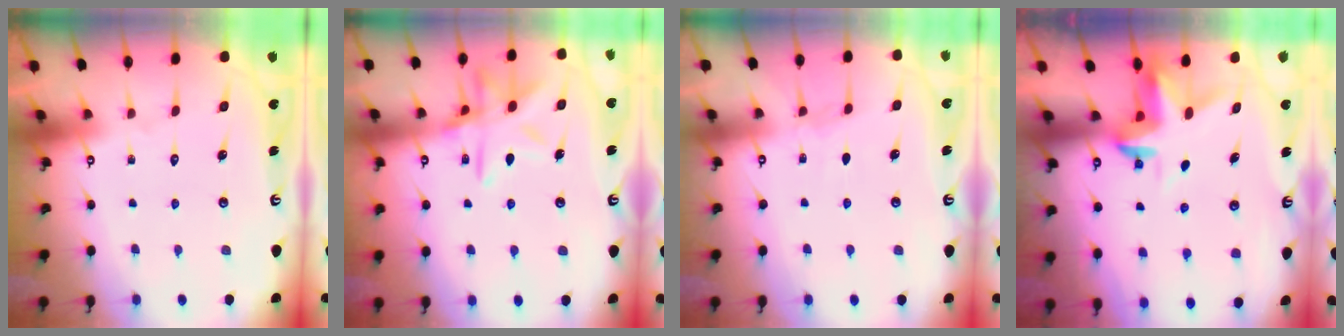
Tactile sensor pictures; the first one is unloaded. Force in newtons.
{"total": 13.6, "press": 13.6, "slide": 0.8}
{"total": 2.6, "press": 2.6, "slide": 0.4}
{"total": 3.3, "press": 3.3, "slide": 0.4}